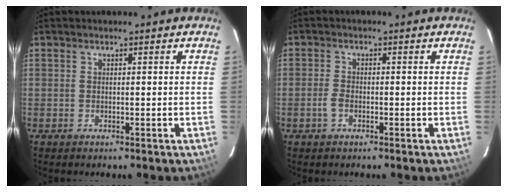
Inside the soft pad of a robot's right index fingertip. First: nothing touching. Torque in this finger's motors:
{"motor_torque": [0.11, -0.20, 0.37, 0.07]}